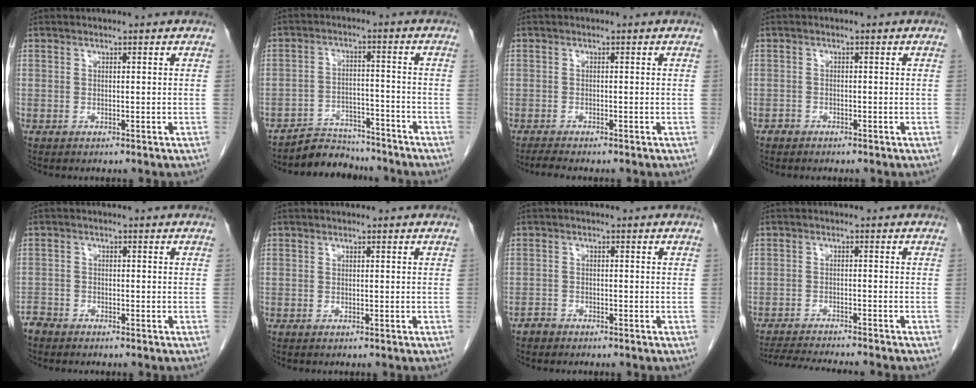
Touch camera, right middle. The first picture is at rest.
{"total": 7.0, "force": [-6.7, 2.0, -0.2], "torque": [0.008, 0.016, -0.111]}
{"total": 2.0, "force": [-1.7, 0.0, 0.9], "torque": [-0.022, -0.007, -0.031]}
{"total": 1.0, "force": [-0.8, 0.6, 0.0], "torque": [-0.007, 0.003, -0.016]}
{"total": 2.2, "force": [-2.1, 0.7, 0.0], "torque": [-0.003, -0.002, -0.041]}
{"total": 0.0}
{"total": 1.4, "force": [-1.3, 0.7, 0.0], "torque": [-0.006, 0.002, -0.025]}
{"total": 9.8, "force": [-9.2, -0.3, 3.6], "torque": [-0.048, -0.011, -0.141]}